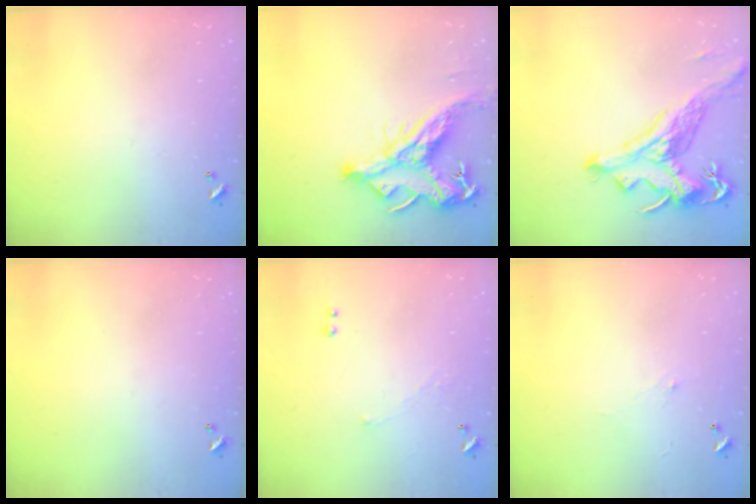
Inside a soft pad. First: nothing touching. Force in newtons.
{"total": 14.0, "press": 13.9, "slide": 1.8}
{"total": 3.3, "press": 2.9, "slide": 1.6}
{"total": 0.0}
{"total": 2.5, "press": 2.4, "slide": 0.7}
{"total": 0.7, "press": 0.4, "slide": 0.6}